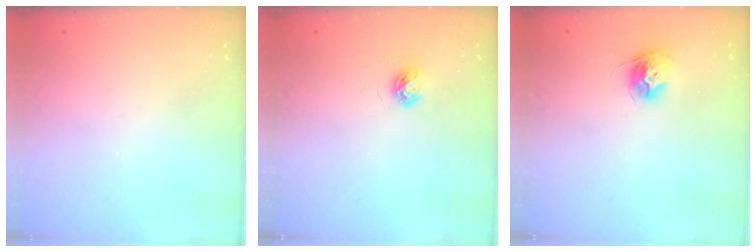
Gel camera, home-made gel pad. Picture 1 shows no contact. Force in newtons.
{"total": 4.6, "press": 4.6, "slide": 0.5}
{"total": 10.3, "press": 10.3, "slide": 0.8}